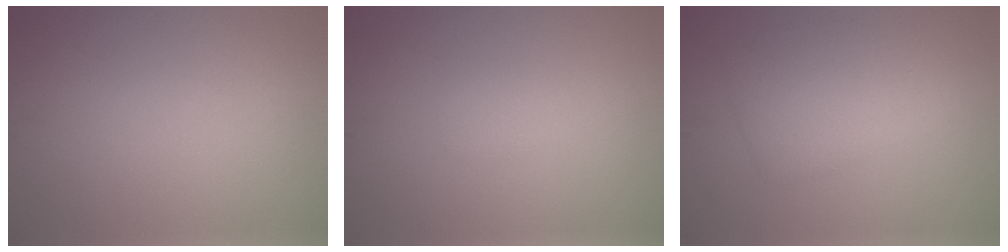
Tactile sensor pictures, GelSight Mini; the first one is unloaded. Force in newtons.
{"total": 0.8, "press": 0.8, "slide": 0.1}
{"total": 4.1, "press": 4.1, "slide": 0.1}